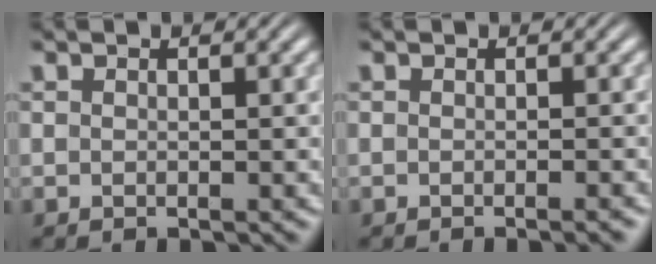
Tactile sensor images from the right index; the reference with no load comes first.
{"total": 0.8, "force": [-0.7, 0.0, 0.5], "torque": [-0.006, 0.003, -0.012]}